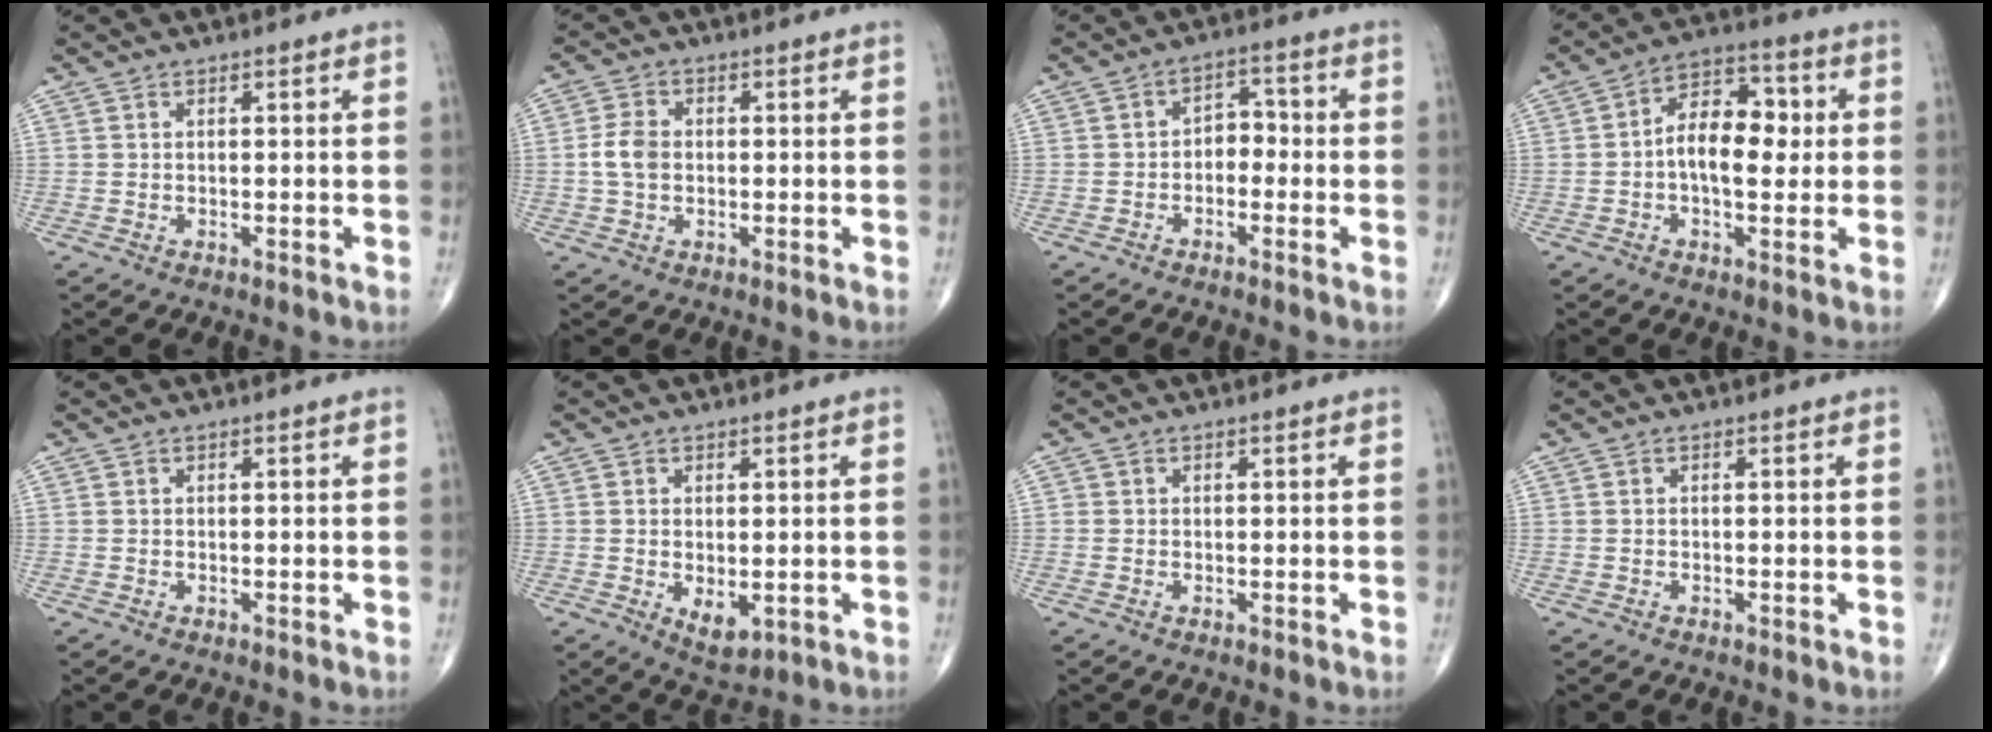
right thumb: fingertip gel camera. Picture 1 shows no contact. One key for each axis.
{"total": 4.5, "fx": -0.2, "fy": 3.2, "fz": 3.1, "tx": -0.065, "ty": 0.009, "tz": -0.008}
{"total": 4.1, "fx": -1.3, "fy": 2.9, "fz": 2.6, "tx": -0.018, "ty": 0.026, "tz": -0.033}
{"total": 11.2, "fx": 0.0, "fy": 6.4, "fz": 9.2, "tx": -0.126, "ty": 0.026, "tz": -0.007}
{"total": 0.0}
{"total": 4.7, "fx": -0.9, "fy": 2.5, "fz": 3.9, "tx": -0.053, "ty": -0.012, "tz": -0.003}
{"total": 0.0}
{"total": 0.0}